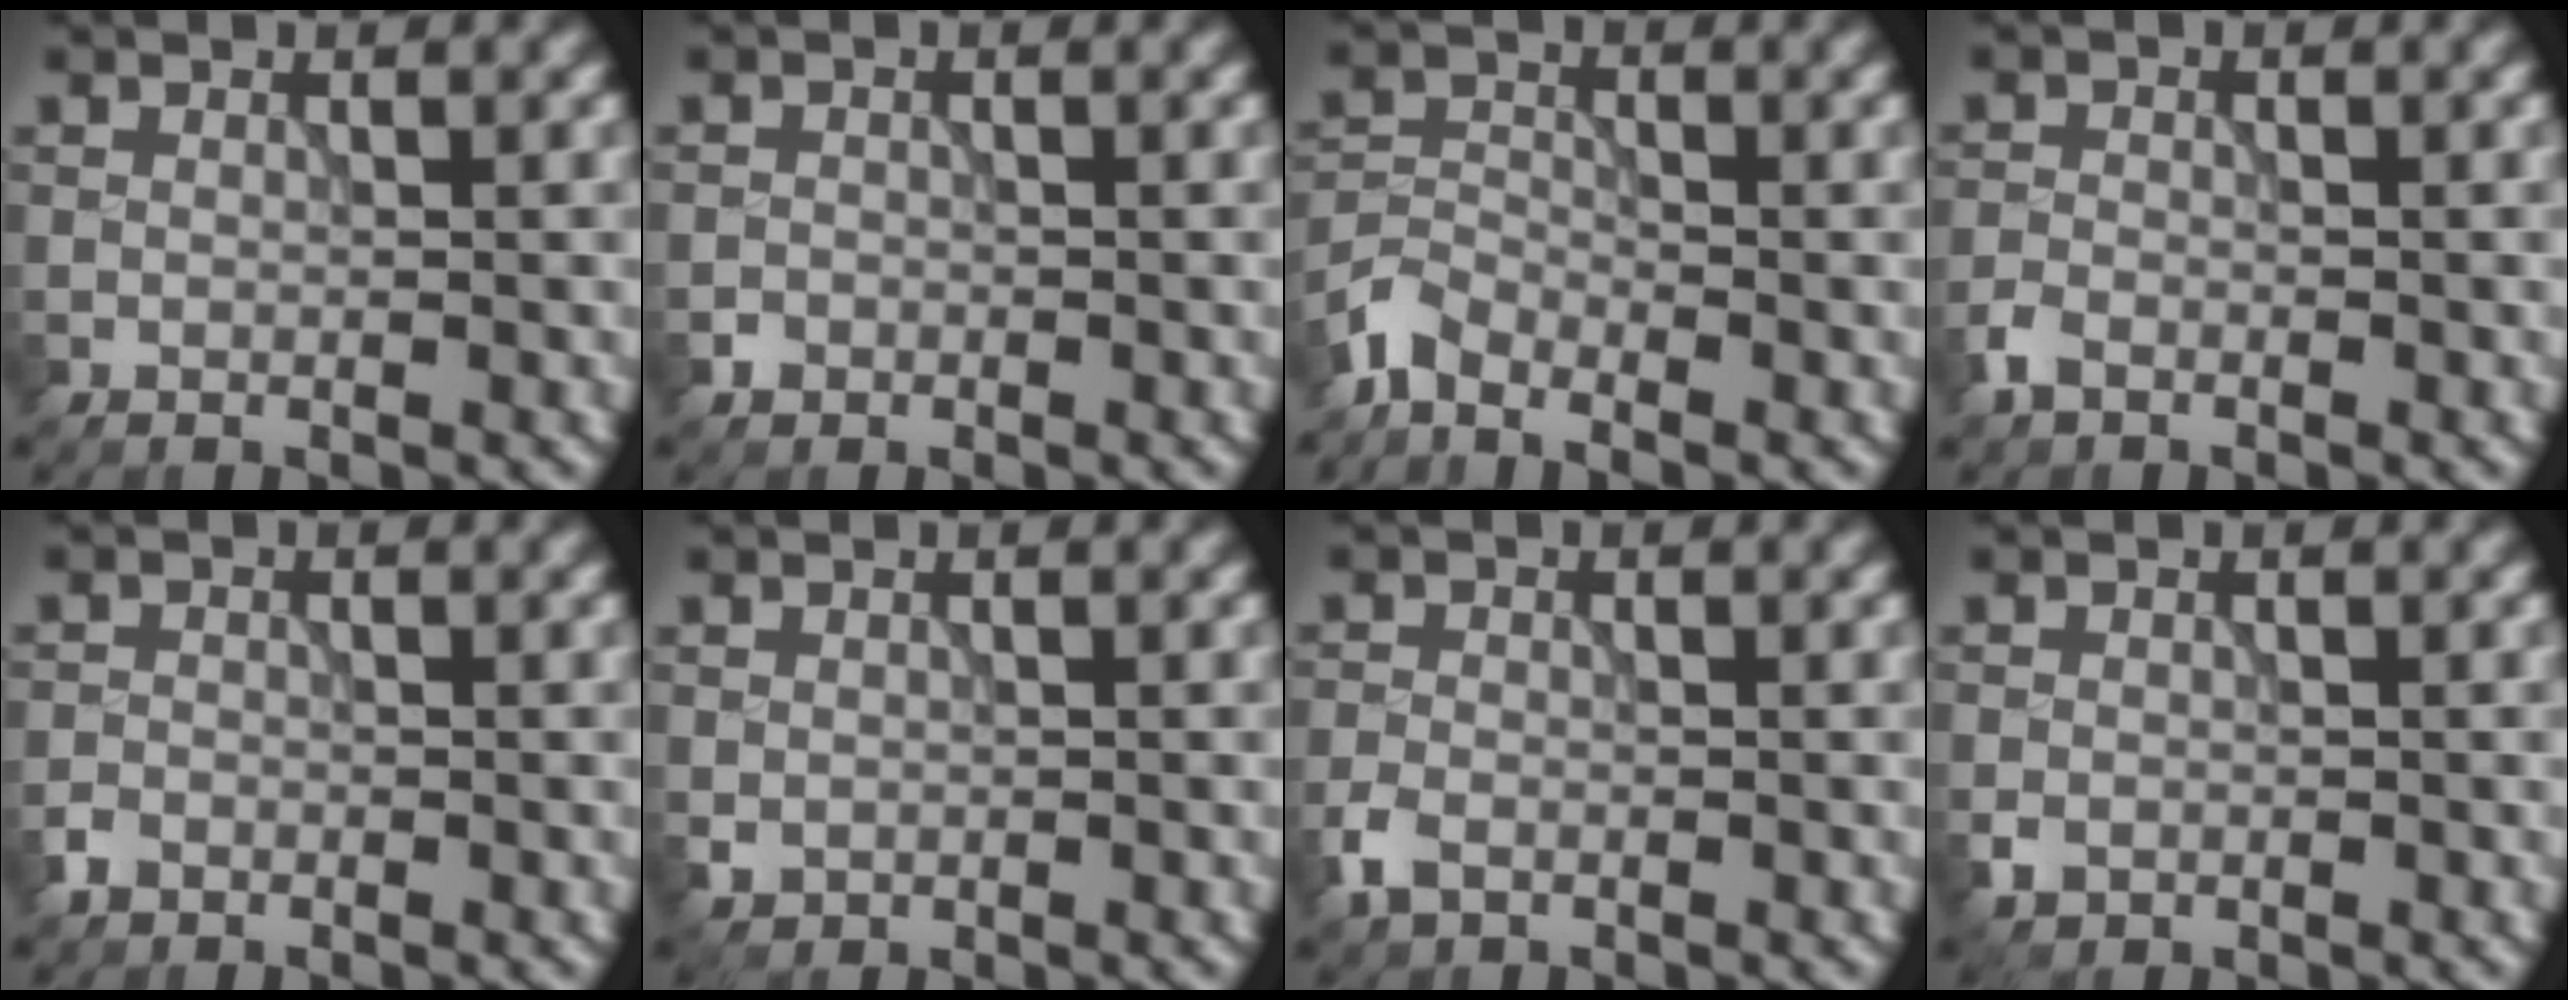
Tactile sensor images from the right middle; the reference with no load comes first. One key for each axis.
{"total": 0.8, "fx": -0.5, "fy": 0.7, "fz": 0.0, "tx": 0.007, "ty": -0.001, "tz": -0.008}
{"total": 2.6, "fx": -2.2, "fy": 1.0, "fz": 0.9, "tx": -0.020, "ty": 0.002, "tz": -0.057}
{"total": 1.6, "fx": -1.2, "fy": 0.8, "fz": 0.6, "tx": -0.012, "ty": 0.001, "tz": -0.029}
{"total": 1.3, "fx": -1.0, "fy": 0.9, "fz": 0.3, "tx": 0.000, "ty": 0.001, "tz": -0.022}
{"total": 0.9, "fx": -0.1, "fy": 0.9, "fz": 0.3, "tx": -0.003, "ty": -0.005, "tz": -0.003}
{"total": 2.1, "fx": -1.3, "fy": 1.3, "fz": 1.0, "tx": -0.024, "ty": -0.002, "tz": -0.032}
{"total": 1.3, "fx": -0.6, "fy": 1.0, "fz": 0.5, "tx": -0.007, "ty": -0.004, "tz": -0.014}